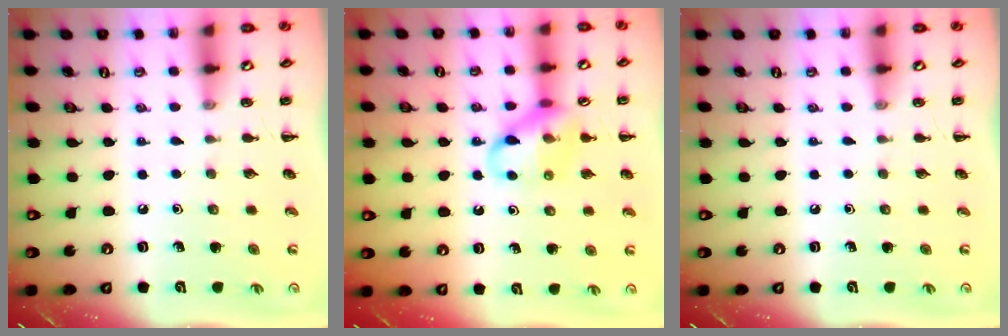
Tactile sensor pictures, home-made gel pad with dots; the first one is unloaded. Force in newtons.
{"total": 13.2, "press": 13.2, "slide": 1.4}
{"total": 0.0}